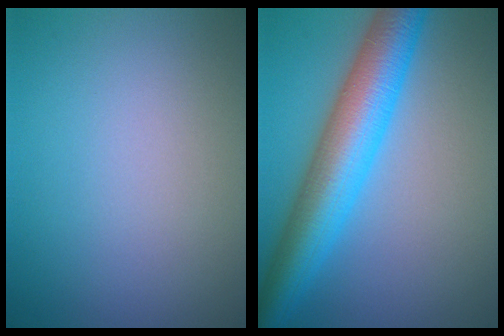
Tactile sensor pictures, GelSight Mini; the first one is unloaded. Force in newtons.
{"total": 8.5, "press": 8.5, "slide": 0.1}